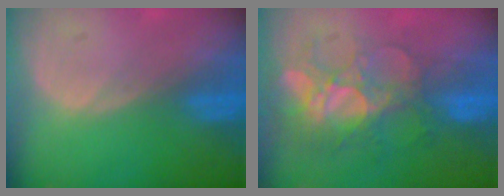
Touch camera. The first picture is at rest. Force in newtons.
{"total": 9.6, "press": 8.4, "slide": 4.5}